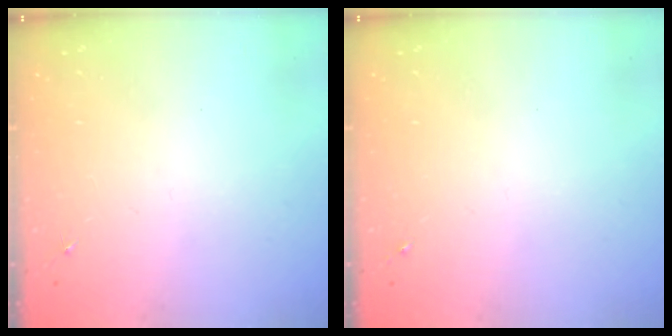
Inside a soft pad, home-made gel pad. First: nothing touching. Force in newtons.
{"total": 0.0}